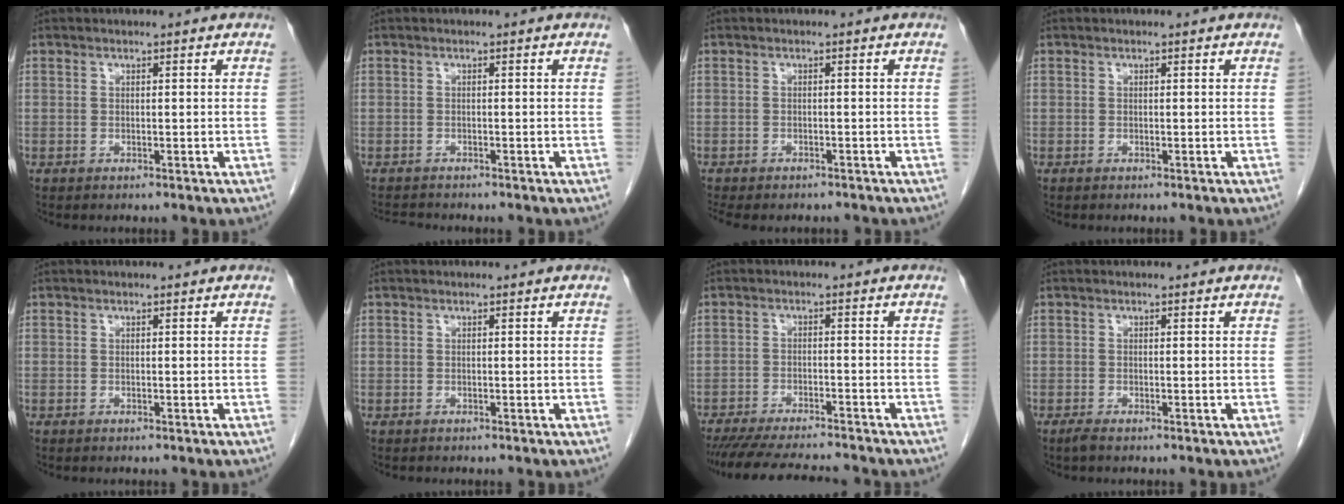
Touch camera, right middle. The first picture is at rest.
{"total": 1.8, "force": [-1.8, 0.1, 0.0], "torque": [-0.006, -0.013, -0.029]}
{"total": 8.1, "force": [-7.0, 2.7, 3.0], "torque": [-0.053, -0.008, -0.089]}
{"total": 0.0}
{"total": 0.0}
{"total": 0.0}
{"total": 11.7, "force": [-10.7, 1.0, 4.6], "torque": [-0.072, -0.016, -0.155]}
{"total": 0.9, "force": [-0.7, 0.0, 0.6], "torque": [-0.018, -0.004, -0.015]}